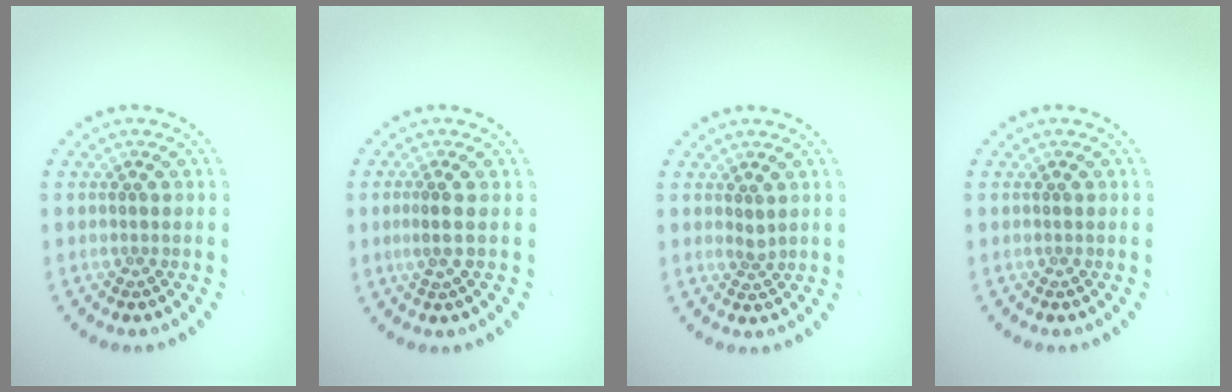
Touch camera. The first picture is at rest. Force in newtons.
{"total": 1.8, "press": 1.2, "slide": 1.2}
{"total": 0.9, "press": 0.7, "slide": 0.7}
{"total": 0.0}